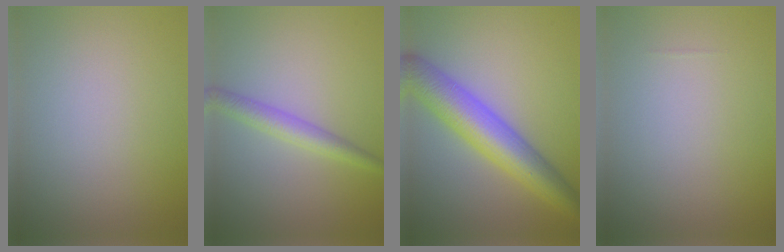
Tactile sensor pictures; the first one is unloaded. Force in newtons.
{"total": 2.6, "press": 2.6, "slide": 0.2}
{"total": 7.6, "press": 7.6, "slide": 0.1}
{"total": 0.0}